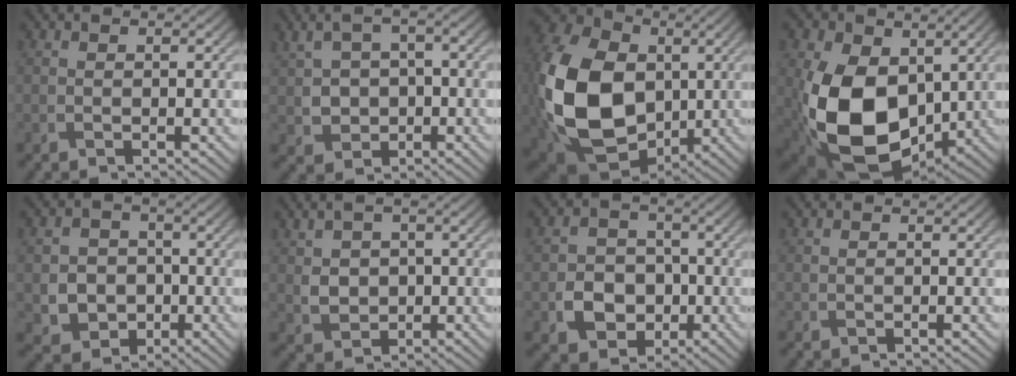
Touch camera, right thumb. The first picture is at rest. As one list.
[{"total": 5.4, "force": [0.1, 4.0, 3.7], "torque": [-0.089, -0.009, 0.013]}, {"total": 19.8, "force": [-0.7, 14.4, 13.6], "torque": [-0.340, -0.016, -0.018]}, {"total": 15.3, "force": [-0.2, 10.6, 10.9], "torque": [-0.254, -0.022, -0.001]}, {"total": 5.9, "force": [-1.0, 5.3, 2.3], "torque": [-0.057, -0.010, -0.029]}, {"total": 4.1, "force": [0.5, 3.0, 2.7], "torque": [-0.061, -0.003, 0.013]}, {"total": 6.1, "force": [-1.7, 5.2, 2.7], "torque": [-0.055, -0.010, -0.042]}, {"total": 0.0}]